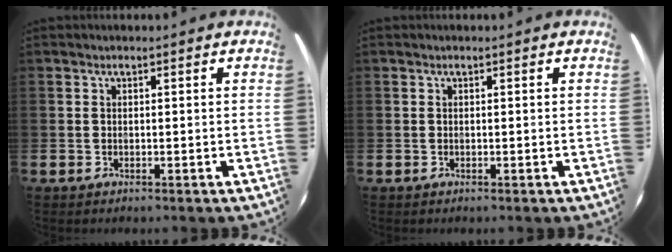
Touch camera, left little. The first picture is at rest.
{"total": 0.0}